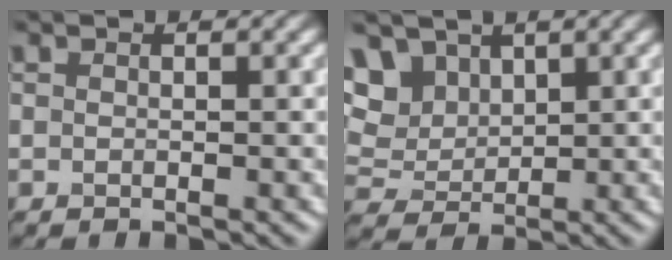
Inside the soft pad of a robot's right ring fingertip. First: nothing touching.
{"total": 9.0, "force": [4.4, 6.4, 4.4], "torque": [-0.110, 0.018, 0.074]}